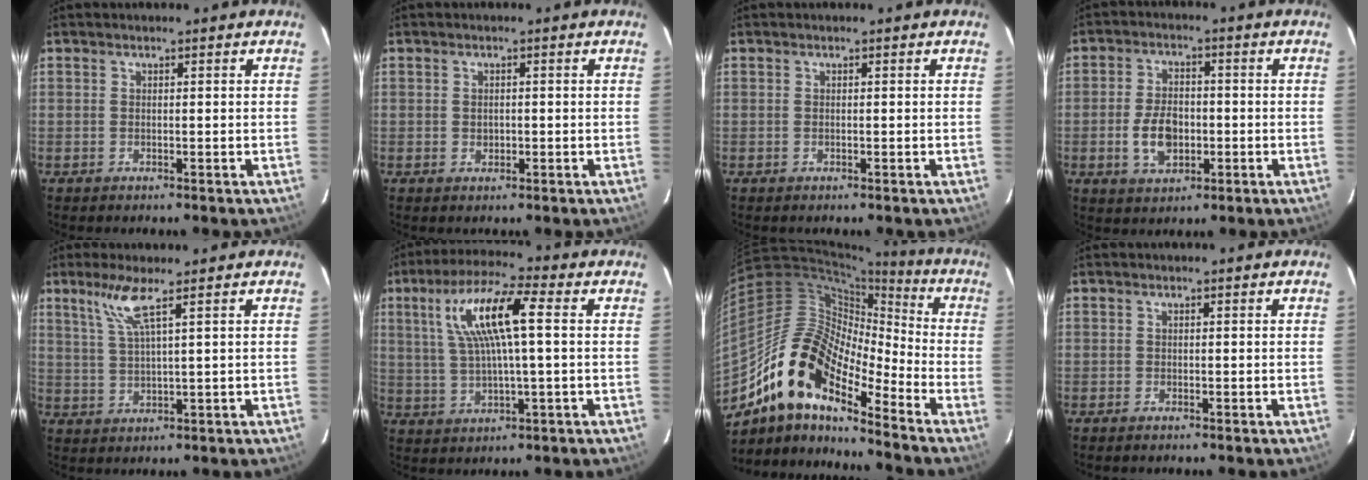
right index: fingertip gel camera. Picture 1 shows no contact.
{"total": 1.4, "force": [-0.1, 1.1, 0.9], "torque": [-0.014, 0.002, -0.002]}
{"total": 0.0}
{"total": 7.7, "force": [-1.8, 4.7, 5.8], "torque": [-0.116, 0.006, -0.024]}
{"total": 5.3, "force": [3.1, -0.4, 4.2], "torque": [-0.087, -0.003, 0.068]}
{"total": 12.3, "force": [2.8, 2.1, 11.8], "torque": [-0.225, 0.018, 0.056]}
{"total": 16.7, "force": [-11.8, 6.0, 10.2], "torque": [-0.172, 0.000, -0.240]}
{"total": 0.5, "force": [-0.5, 0.2, 0.2], "torque": [-0.005, -0.001, -0.010]}